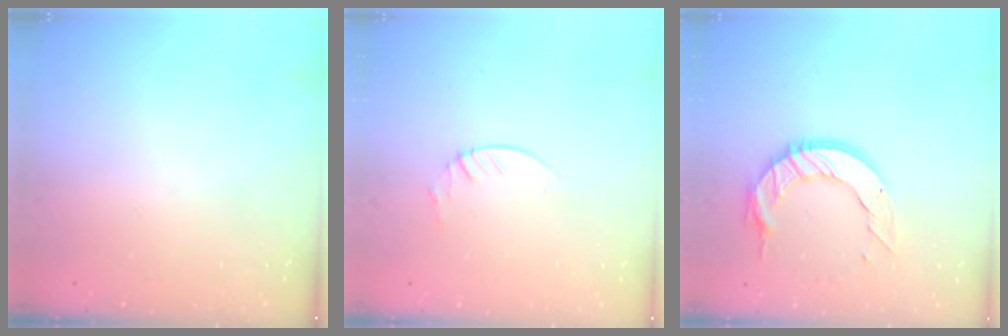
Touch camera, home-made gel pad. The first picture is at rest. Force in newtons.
{"total": 1.9, "press": 1.9, "slide": 0.2}
{"total": 12.5, "press": 12.4, "slide": 0.9}